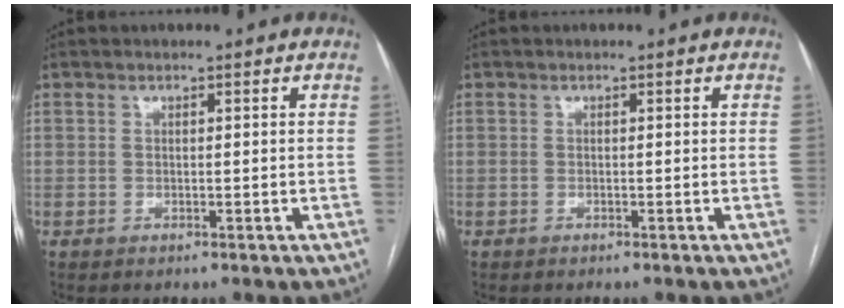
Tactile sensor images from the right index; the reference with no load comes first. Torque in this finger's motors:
{"motor_torque": [0.02, 0.04, 0.00, 0.00]}